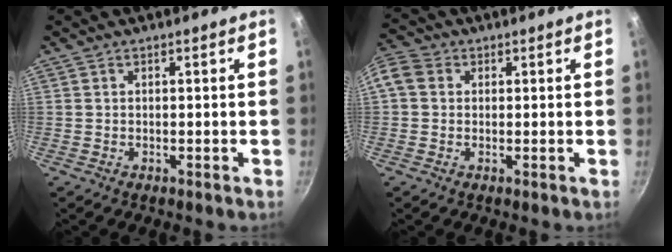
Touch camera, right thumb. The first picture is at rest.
{"total": 7.3, "force": [1.2, 6.2, 3.8], "torque": [-0.089, 0.017, 0.007]}